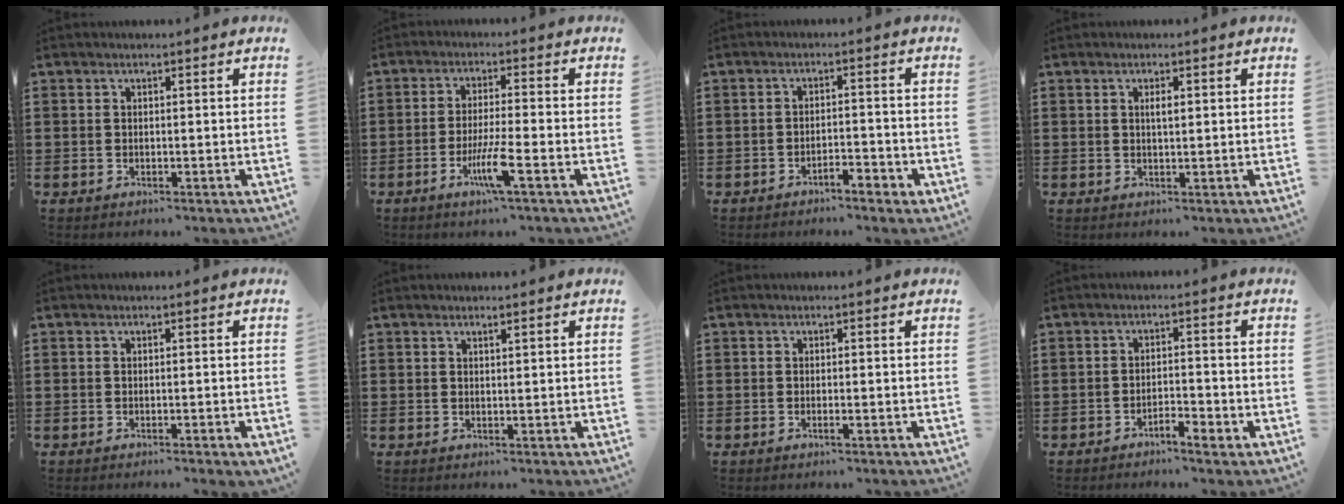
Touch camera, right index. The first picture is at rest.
{"total": 6.2, "force": [-3.0, 0.0, 5.4], "torque": [-0.107, -0.016, -0.056]}
{"total": 2.4, "force": [-2.2, 0.4, 0.8], "torque": [-0.019, 0.005, -0.044]}
{"total": 1.4, "force": [0.4, 0.4, 1.3], "torque": [-0.026, 0.003, 0.005]}
{"total": 0.7, "force": [-0.5, -0.1, 0.4], "torque": [-0.009, -0.002, -0.010]}
{"total": 0.6, "force": [0.5, 0.1, 0.4], "torque": [-0.008, -0.001, 0.010]}
{"total": 0.7, "force": [-0.4, -0.1, 0.5], "torque": [-0.010, -0.003, -0.008]}
{"total": 2.3, "force": [-2.0, 0.5, 1.1], "torque": [-0.022, 0.006, -0.039]}